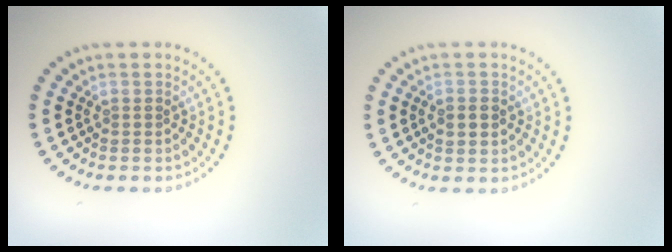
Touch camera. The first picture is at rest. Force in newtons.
{"total": 2.3, "press": 2.3, "slide": 0.0}